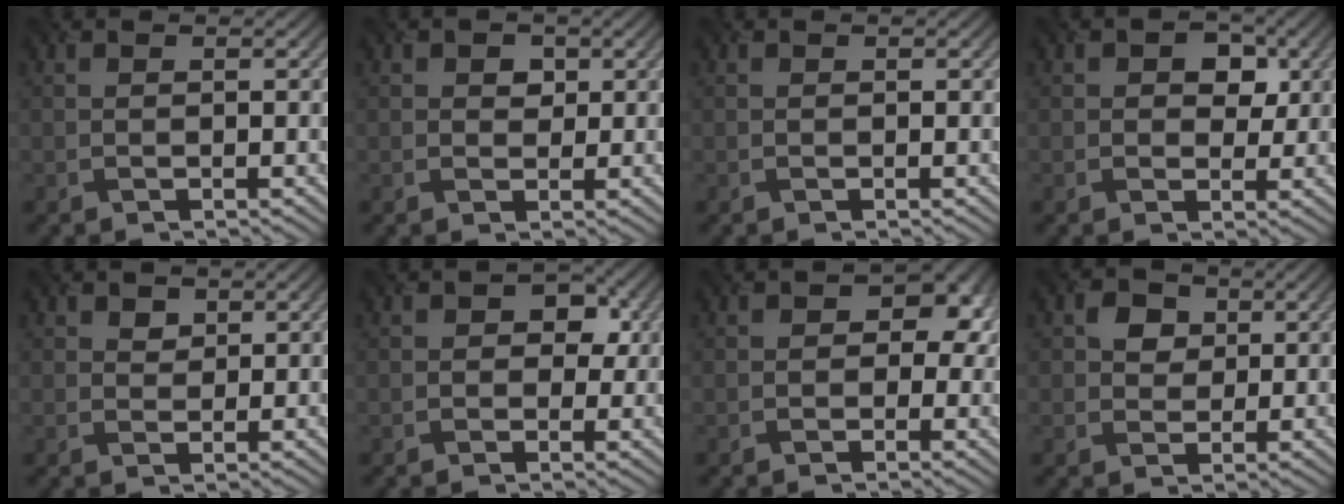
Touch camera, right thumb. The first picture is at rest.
{"total": 1.9, "force": [0.7, 1.5, 0.9], "torque": [-0.012, -0.004, 0.009]}
{"total": 0.0}
{"total": 3.8, "force": [1.1, 2.8, 2.3], "torque": [-0.025, -0.004, 0.008]}
{"total": 1.6, "force": [1.0, 1.1, 0.6], "torque": [-0.011, -0.002, 0.019]}
{"total": 3.4, "force": [0.8, 2.6, 2.0], "torque": [-0.023, 0.000, 0.002]}
{"total": 4.7, "force": [0.7, 3.7, 2.8], "torque": [-0.018, 0.004, -0.003]}
{"total": 3.3, "force": [1.1, 2.8, 1.5], "torque": [-0.029, 0.002, 0.011]}